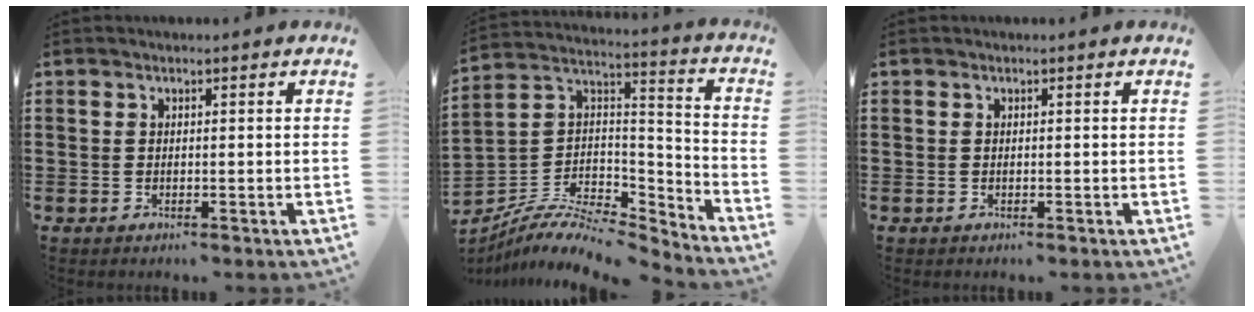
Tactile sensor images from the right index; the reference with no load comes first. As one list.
[{"total": 8.4, "force": [-6.6, 3.0, 4.2], "torque": [-0.088, 0.003, -0.131]}, {"total": 0.0}]